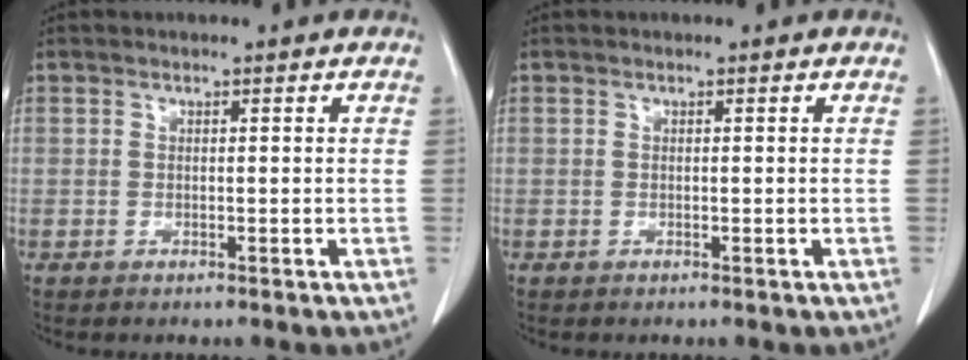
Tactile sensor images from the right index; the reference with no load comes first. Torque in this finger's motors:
{"motor_torque": [-0.03, 0.01, 0.01, 0.00]}